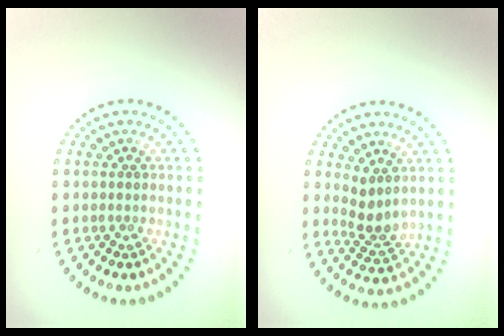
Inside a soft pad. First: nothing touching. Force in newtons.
{"total": 2.6, "press": 2.0, "slide": 1.7}